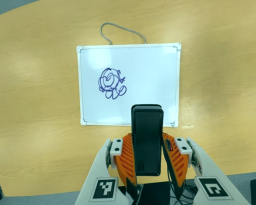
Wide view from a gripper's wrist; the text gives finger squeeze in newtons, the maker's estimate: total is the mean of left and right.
{"total": 3.5, "left": 1.9, "right": 5.0}